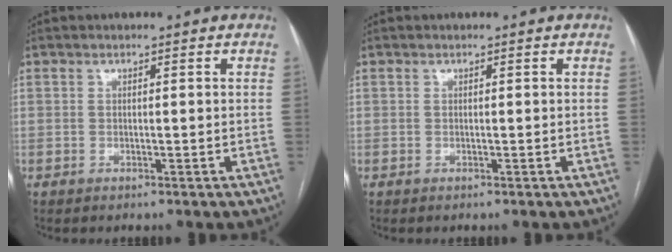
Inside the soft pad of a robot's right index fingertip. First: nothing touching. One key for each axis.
{"total": 0.0}